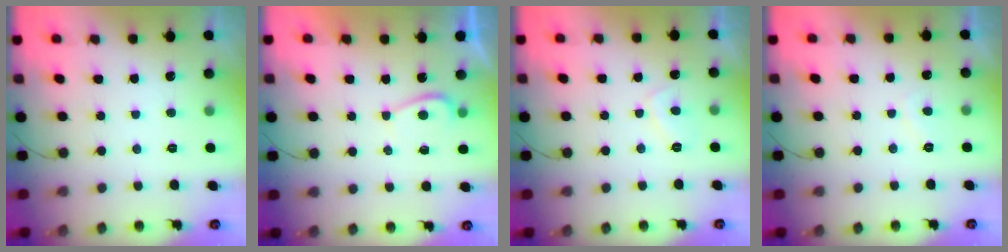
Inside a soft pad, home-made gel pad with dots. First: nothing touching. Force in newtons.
{"total": 1.5, "press": 1.4, "slide": 0.5}
{"total": 2.6, "press": 2.6, "slide": 0.5}
{"total": 1.3, "press": 1.1, "slide": 0.7}